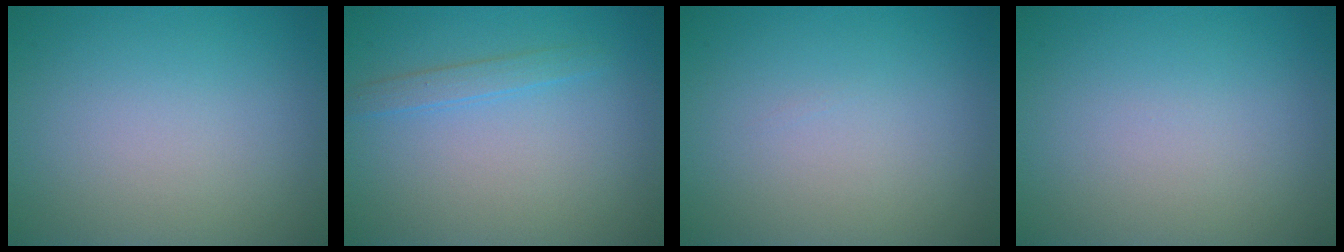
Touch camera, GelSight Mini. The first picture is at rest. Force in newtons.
{"total": 1.3, "press": 1.3, "slide": 0.1}
{"total": 0.0}
{"total": 0.0}